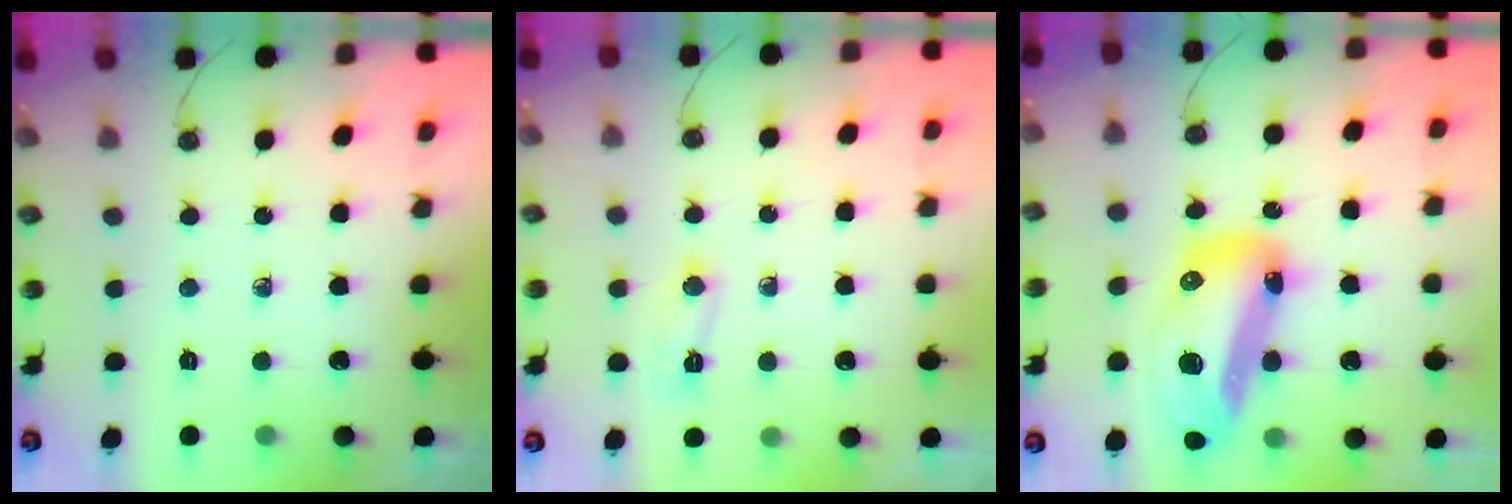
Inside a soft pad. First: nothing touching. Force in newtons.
{"total": 3.9, "press": 3.8, "slide": 0.7}
{"total": 22.7, "press": 21.2, "slide": 8.1}